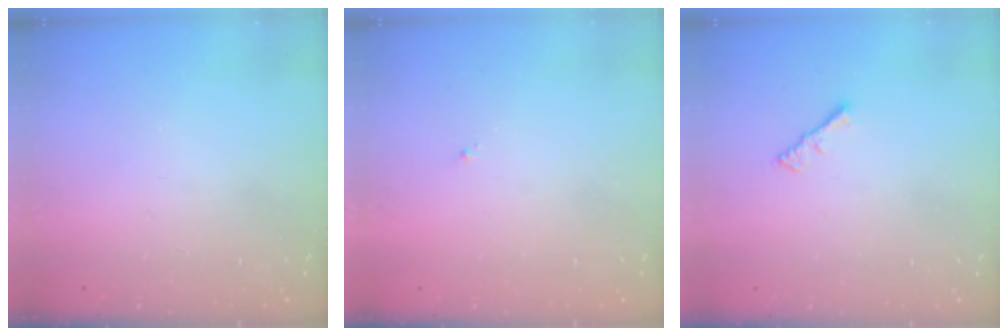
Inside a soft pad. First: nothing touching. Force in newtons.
{"total": 0.8, "press": 0.7, "slide": 0.3}
{"total": 1.3, "press": 1.2, "slide": 0.4}